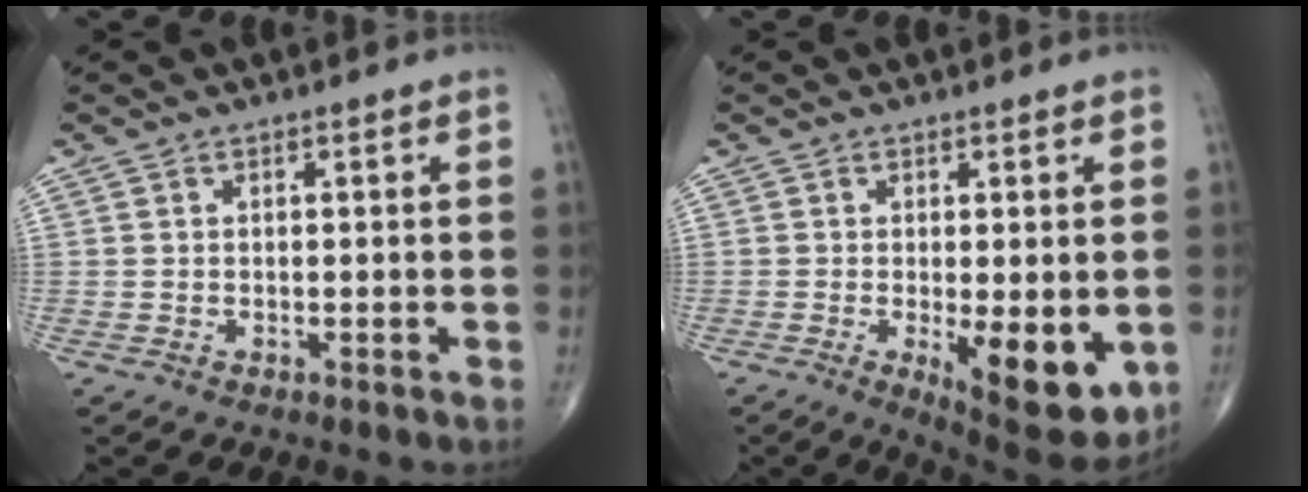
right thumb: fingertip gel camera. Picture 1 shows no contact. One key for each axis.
{"total": 12.1, "fx": -2.8, "fy": 4.2, "fz": 11.0, "tx": -0.132, "ty": -0.025, "tz": -0.028}